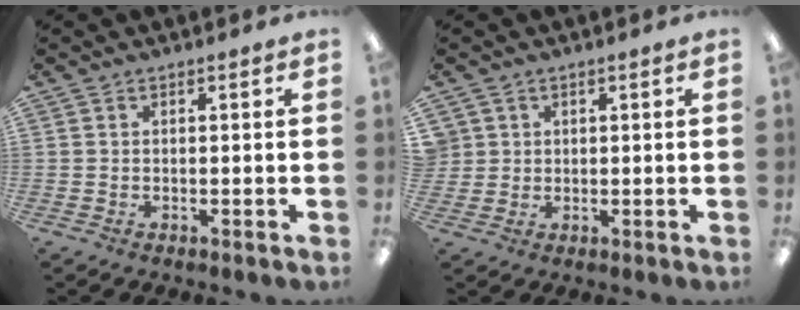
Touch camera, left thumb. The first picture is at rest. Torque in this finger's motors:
{"motor_torque": [-0.24, -0.24, 0.32, -0.09, 0.00]}